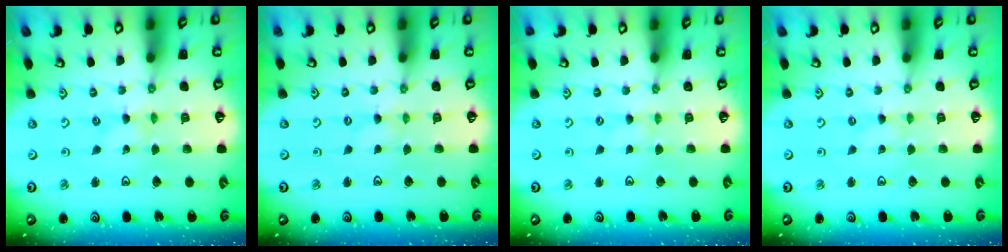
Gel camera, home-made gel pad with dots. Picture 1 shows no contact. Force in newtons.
{"total": 0.0}
{"total": 0.0}
{"total": 0.0}